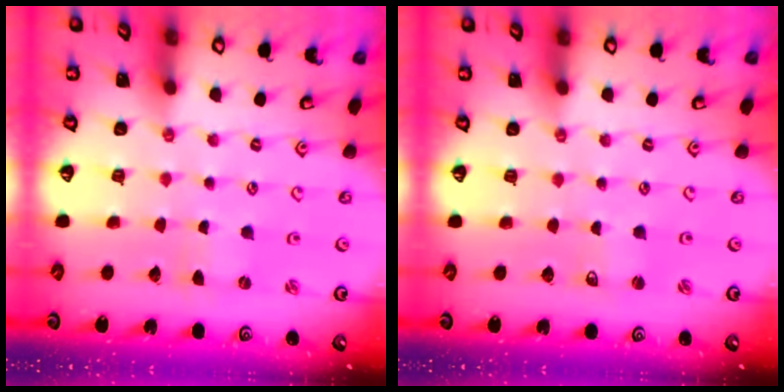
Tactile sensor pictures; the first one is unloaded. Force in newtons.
{"total": 1.4, "press": 1.4, "slide": 0.1}